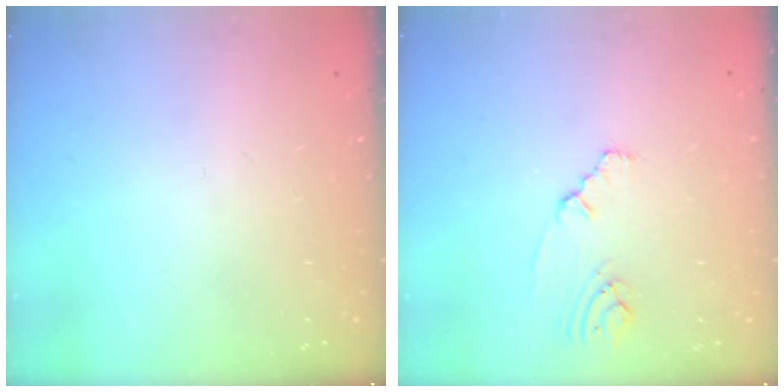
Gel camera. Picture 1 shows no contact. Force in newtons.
{"total": 2.7, "press": 2.6, "slide": 0.4}